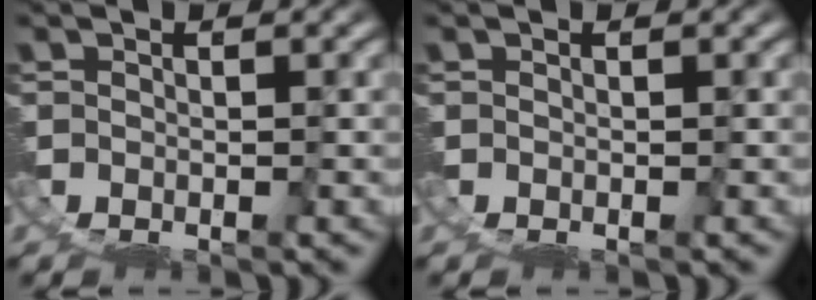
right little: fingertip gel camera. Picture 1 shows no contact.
{"total": 0.0}